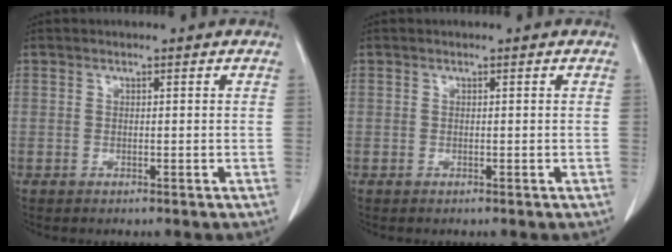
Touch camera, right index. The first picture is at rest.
{"total": 0.0}